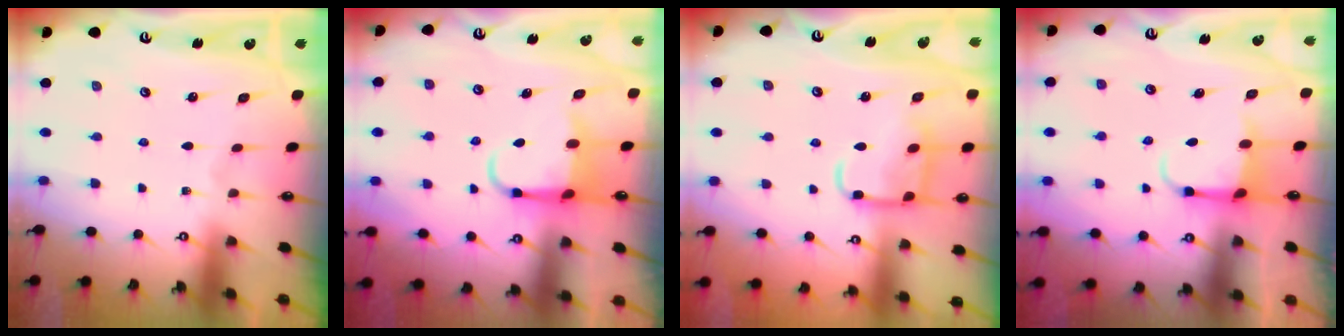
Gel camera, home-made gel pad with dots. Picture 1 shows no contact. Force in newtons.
{"total": 5.2, "press": 5.1, "slide": 1.0}
{"total": 13.0, "press": 12.9, "slide": 1.3}
{"total": 3.9, "press": 3.7, "slide": 1.0}